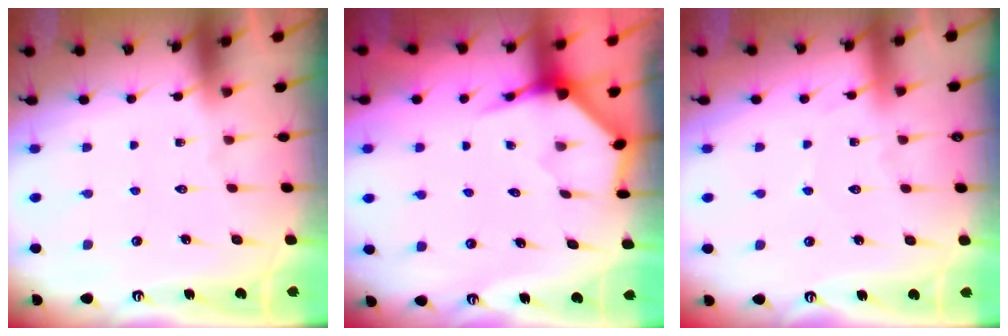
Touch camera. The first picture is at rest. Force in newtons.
{"total": 3.9, "press": 3.9, "slide": 0.5}
{"total": 2.4, "press": 2.4, "slide": 0.3}